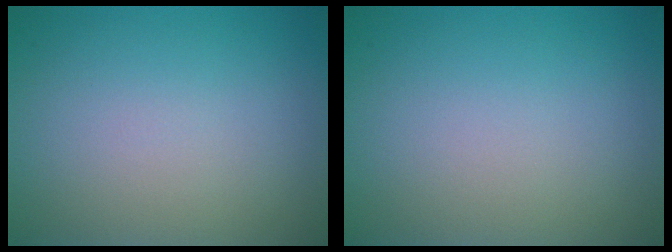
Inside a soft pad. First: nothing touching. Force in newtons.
{"total": 0.0}